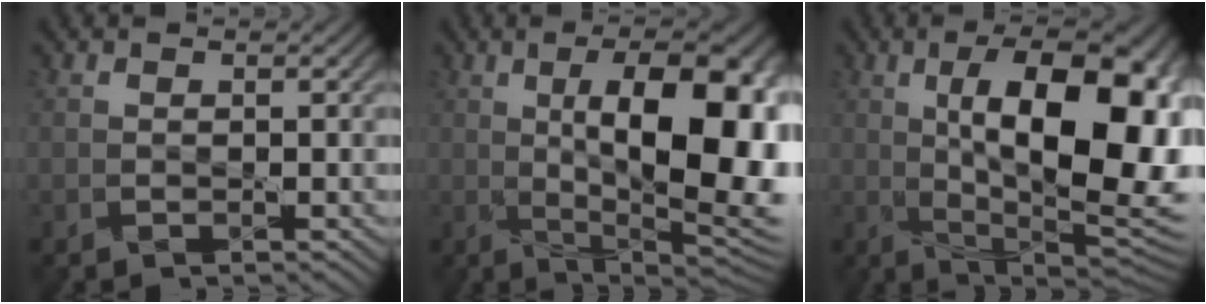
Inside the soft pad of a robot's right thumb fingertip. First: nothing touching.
{"total": 15.8, "force": [1.6, 6.1, 14.5], "torque": [-0.199, 0.013, 0.020]}
{"total": 17.7, "force": [2.3, 7.4, 16.0], "torque": [-0.231, 0.016, 0.029]}